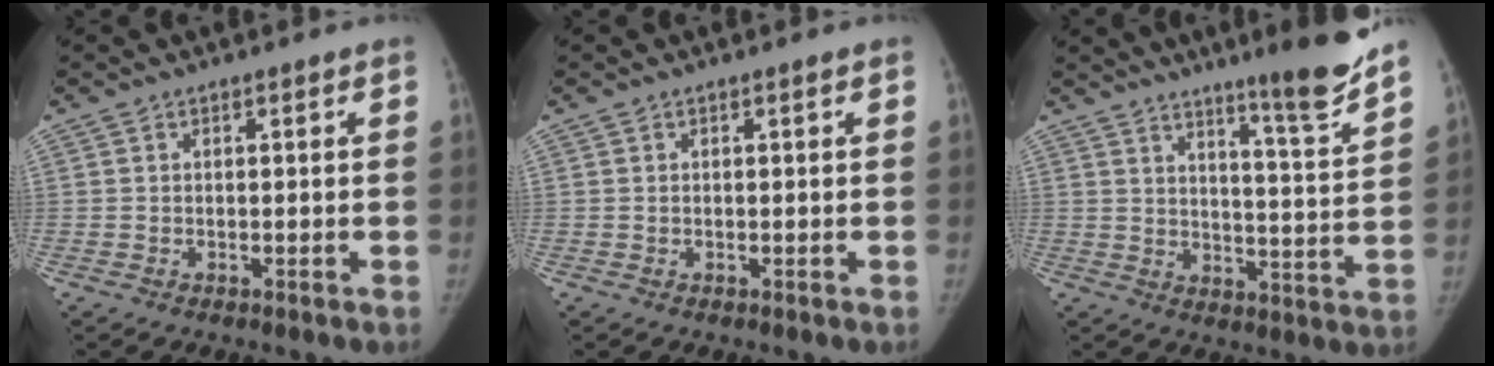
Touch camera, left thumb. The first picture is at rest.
{"total": 0.0}
{"total": 12.3, "force": [9.5, 0.1, 7.8], "torque": [-0.100, -0.071, 0.138]}